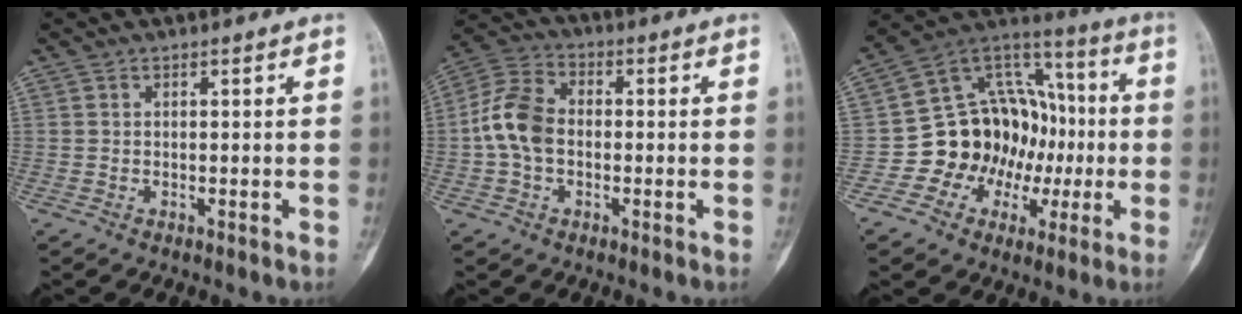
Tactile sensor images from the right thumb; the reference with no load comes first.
{"total": 9.2, "force": [-0.8, 6.4, 6.6], "torque": [-0.128, 0.025, -0.027]}
{"total": 18.5, "force": [-2.7, 15.3, 10.1], "torque": [-0.086, 0.060, -0.040]}